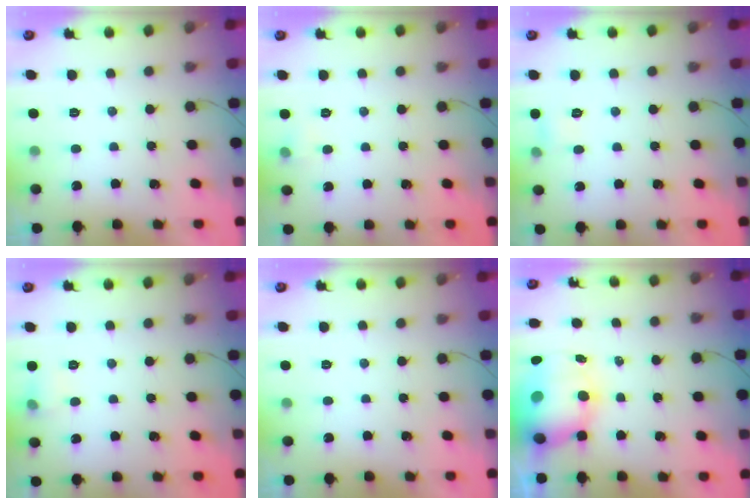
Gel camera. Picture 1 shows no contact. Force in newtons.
{"total": 7.7, "press": 3.2, "slide": 7.0}
{"total": 3.7, "press": 3.5, "slide": 1.2}
{"total": 5.6, "press": 5.3, "slide": 1.8}
{"total": 0.0}
{"total": 11.3, "press": 10.9, "slide": 2.9}